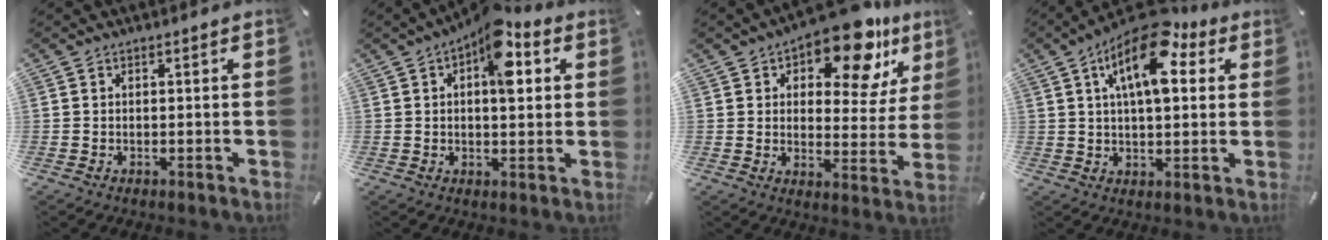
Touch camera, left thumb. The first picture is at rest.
{"total": 11.5, "force": [4.2, 5.8, 9.0], "torque": [-0.111, -0.023, 0.065]}
{"total": 15.9, "force": [11.1, 6.7, 9.2], "torque": [-0.126, -0.073, 0.184]}
{"total": 15.2, "force": [7.3, 6.9, 11.4], "torque": [-0.188, -0.026, 0.120]}